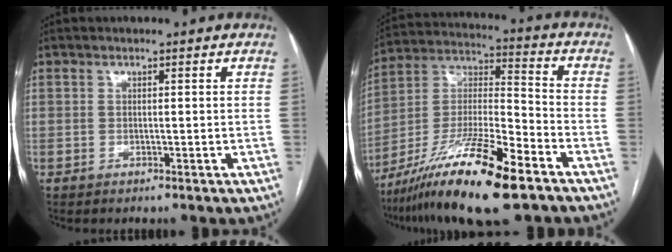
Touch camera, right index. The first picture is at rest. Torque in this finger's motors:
{"motor_torque": [1.14, -1.00, 1.05, 0.21]}